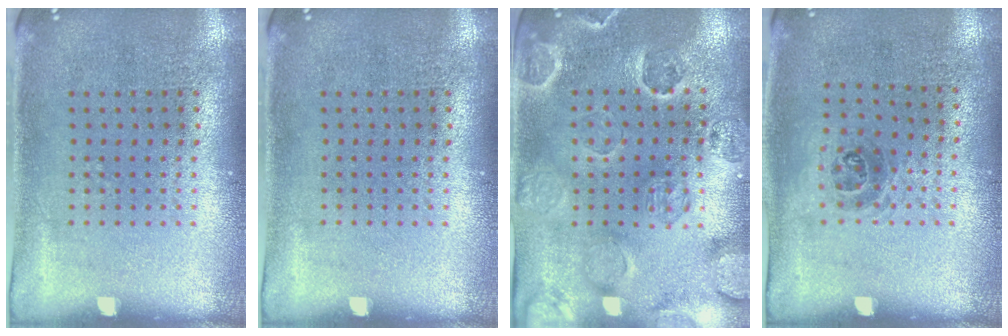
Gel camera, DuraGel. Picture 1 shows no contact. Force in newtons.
{"total": 0.0}
{"total": 2.6, "press": 2.4, "slide": 0.8}
{"total": 1.0, "press": 0.7, "slide": 0.7}